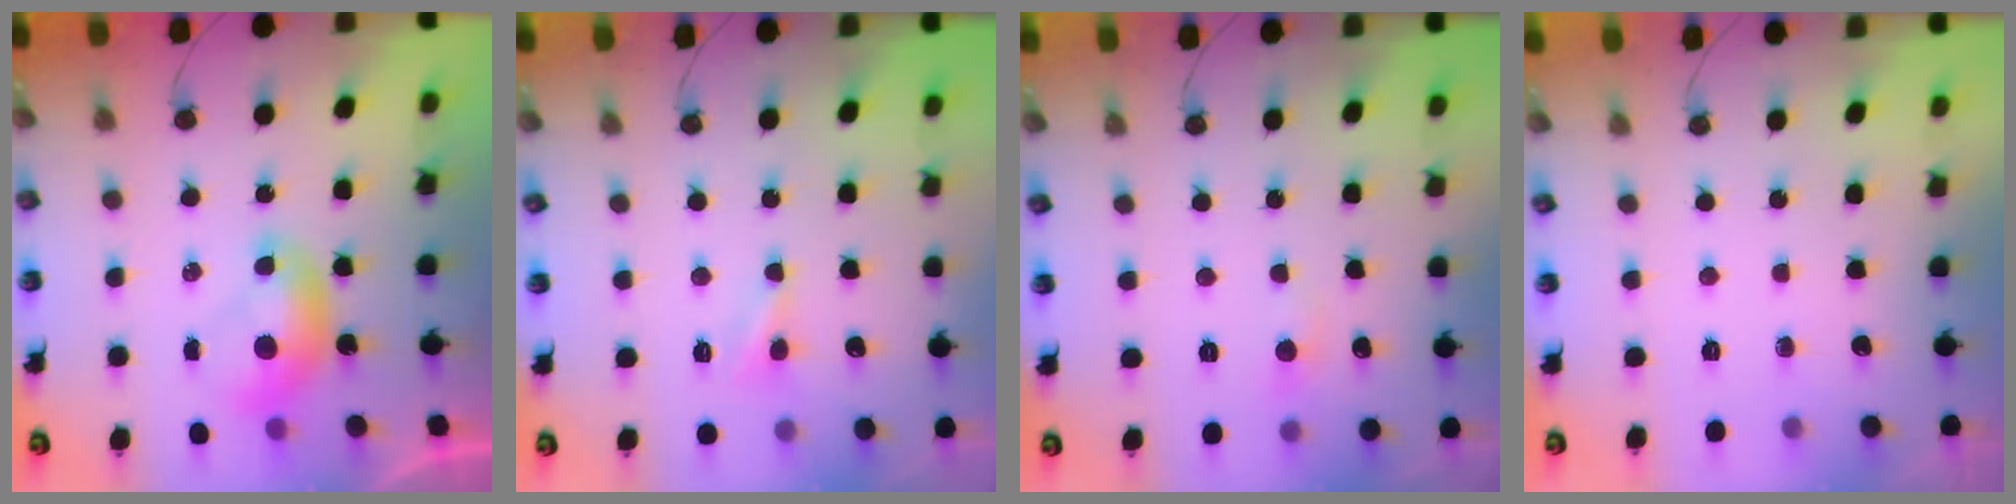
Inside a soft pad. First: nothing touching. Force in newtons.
{"total": 2.4, "press": 2.3, "slide": 0.4}
{"total": 0.6, "press": 0.1, "slide": 0.6}
{"total": 0.0}